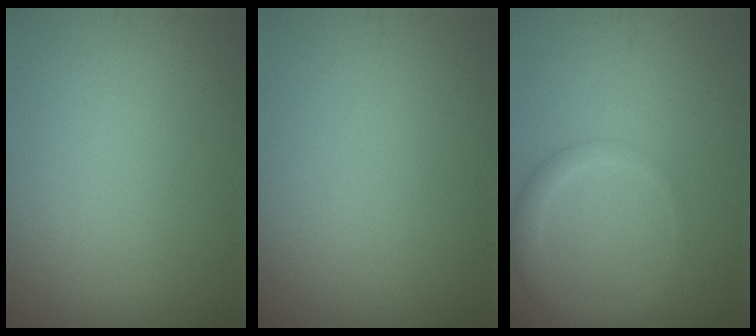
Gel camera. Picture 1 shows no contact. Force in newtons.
{"total": 0.0}
{"total": 2.3, "press": 2.3, "slide": 0.2}